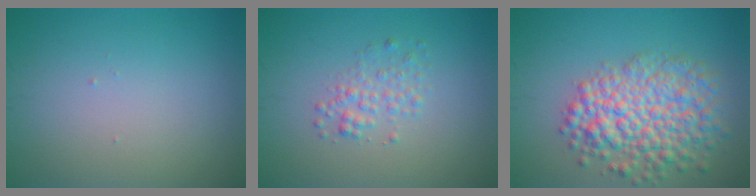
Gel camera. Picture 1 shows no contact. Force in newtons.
{"total": 1.8, "press": 1.8, "slide": 0.1}
{"total": 7.3, "press": 7.3, "slide": 0.3}